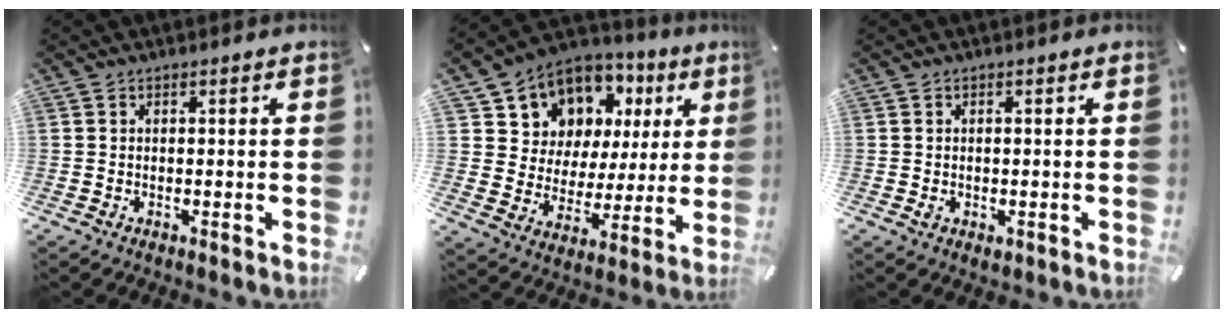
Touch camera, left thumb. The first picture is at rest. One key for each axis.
{"total": 10.4, "fx": 6.2, "fy": 8.3, "fz": 0.7, "tx": -0.031, "ty": -0.061, "tz": 0.121}
{"total": 1.1, "fx": -0.2, "fy": 0.9, "fz": 0.6, "tx": -0.003, "ty": -0.001, "tz": -0.005}